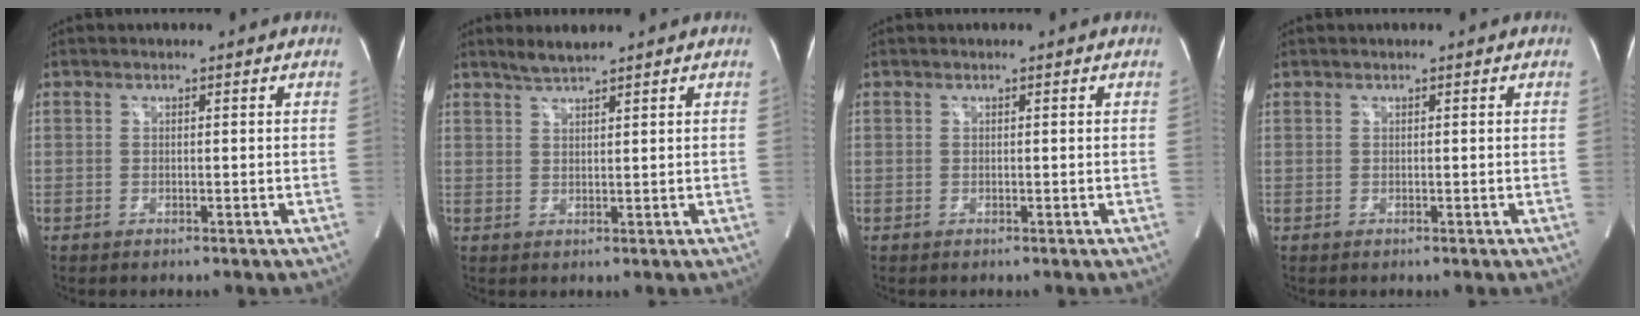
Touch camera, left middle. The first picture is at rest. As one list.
[{"total": 2.9, "force": [2.6, -0.1, 1.2], "torque": [-0.032, 0.004, 0.051]}, {"total": 0.0}, {"total": 0.0}]